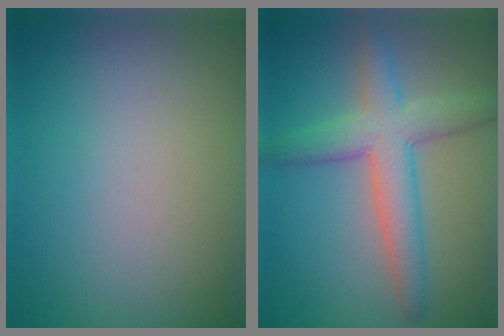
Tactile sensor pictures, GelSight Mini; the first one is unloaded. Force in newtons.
{"total": 5.4, "press": 5.3, "slide": 0.4}